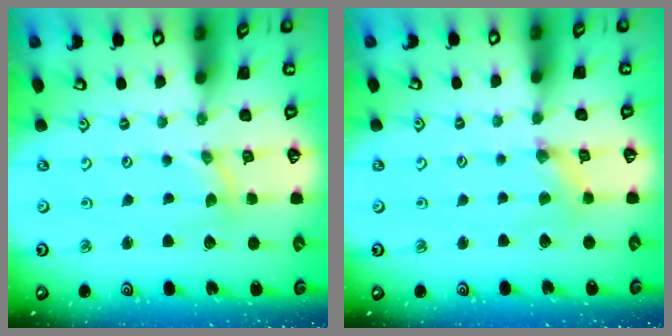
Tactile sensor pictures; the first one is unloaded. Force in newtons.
{"total": 1.3, "press": 1.3, "slide": 0.3}